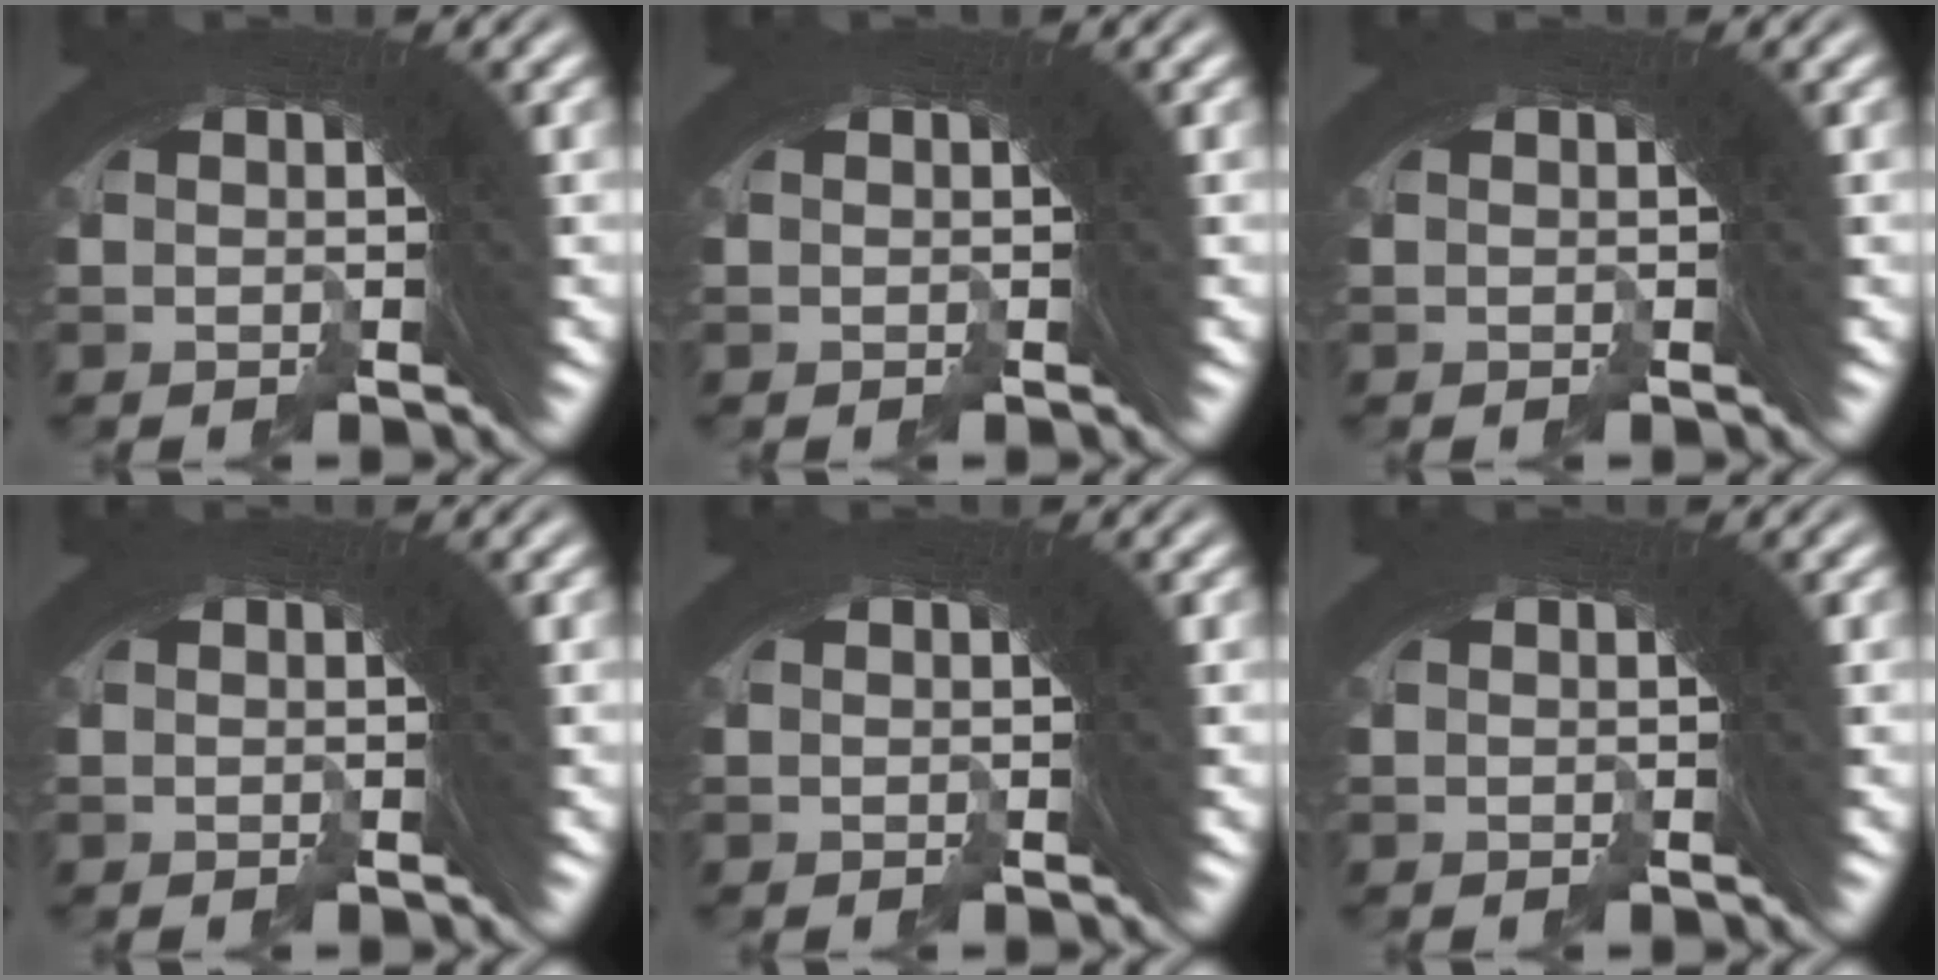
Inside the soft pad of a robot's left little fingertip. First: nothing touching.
{"total": 0.0}
{"total": 0.0}
{"total": 0.0}
{"total": 0.0}
{"total": 0.0}